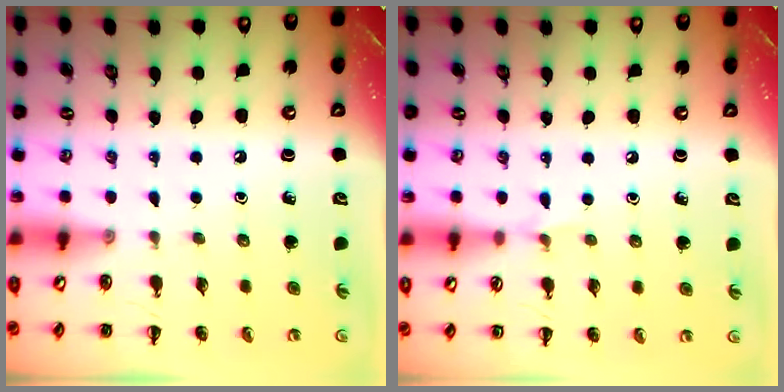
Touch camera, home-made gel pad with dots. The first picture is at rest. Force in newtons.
{"total": 3.7, "press": 3.5, "slide": 1.3}